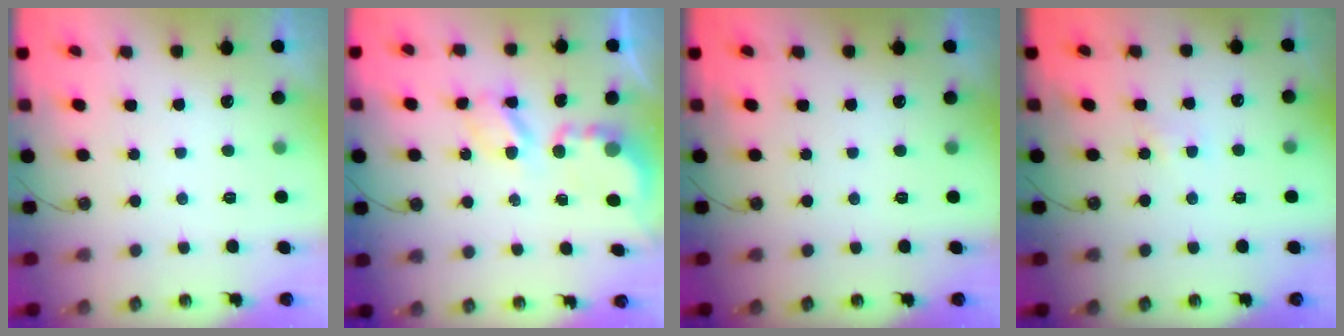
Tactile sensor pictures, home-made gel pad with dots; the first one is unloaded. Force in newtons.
{"total": 5.4, "press": 5.4, "slide": 0.2}
{"total": 0.0}
{"total": 4.5, "press": 4.4, "slide": 0.5}